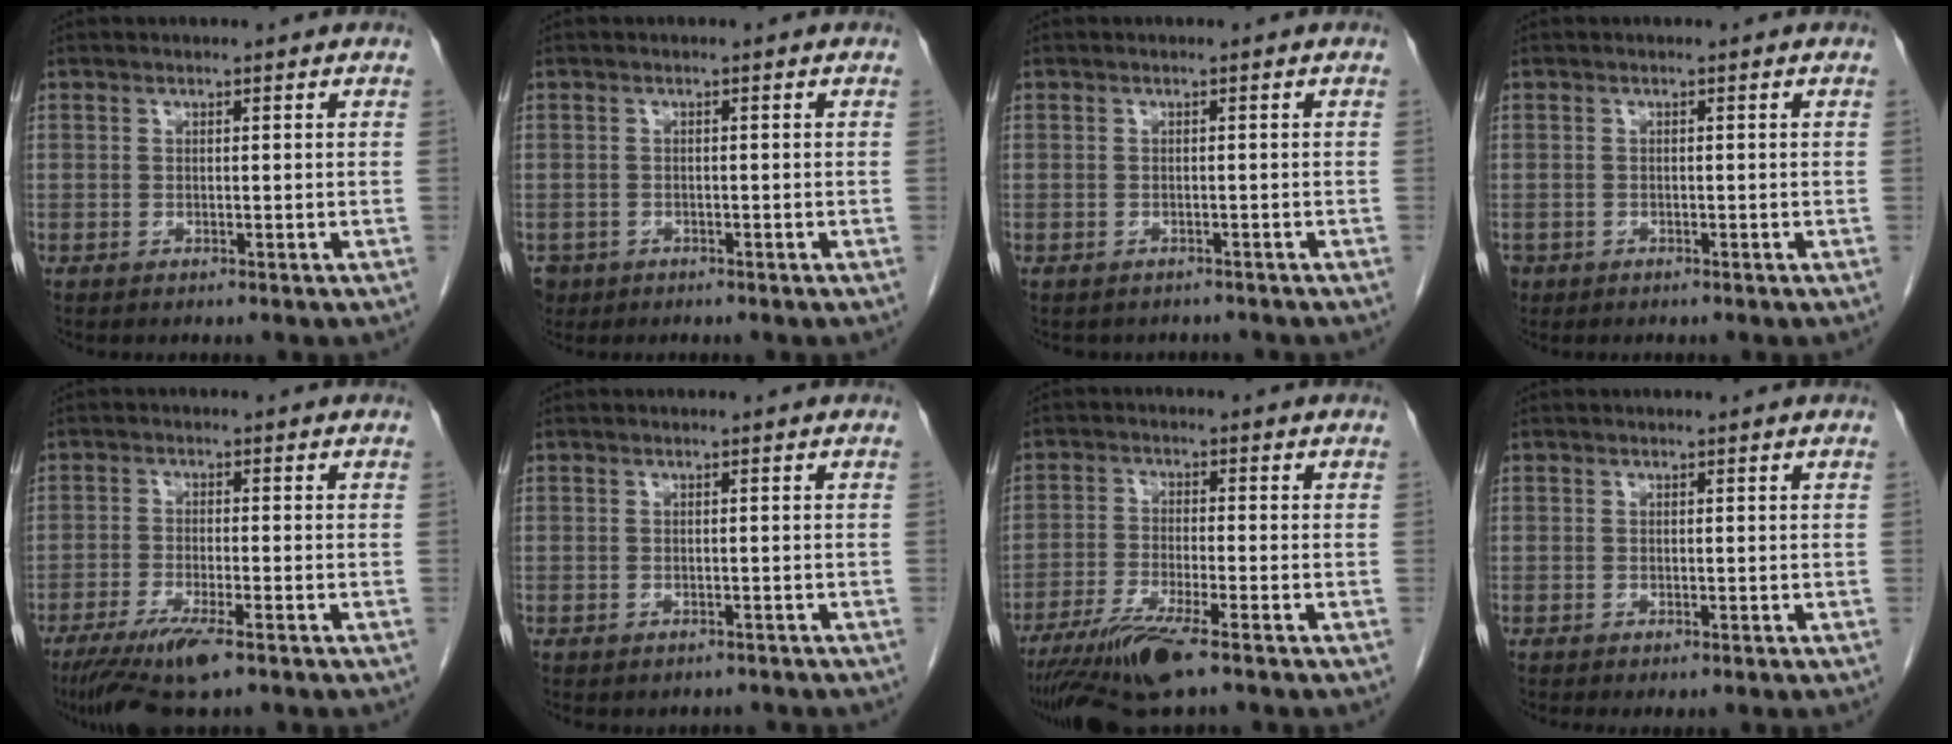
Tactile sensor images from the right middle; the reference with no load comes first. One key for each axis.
{"total": 2.8, "fx": -1.8, "fy": 2.2, "fz": 0.3, "tx": -0.008, "ty": 0.003, "tz": -0.029}
{"total": 3.3, "fx": -2.9, "fy": 1.6, "fz": 0.4, "tx": -0.008, "ty": 0.003, "tz": -0.036}
{"total": 1.9, "fx": -1.2, "fy": 1.5, "fz": 0.3, "tx": -0.009, "ty": 0.001, "tz": -0.021}
{"total": 7.7, "fx": -5.1, "fy": 0.6, "fz": 5.7, "tx": -0.102, "ty": -0.020, "tz": -0.086}
{"total": 1.8, "fx": -1.5, "fy": 1.0, "fz": 0.3, "tx": -0.005, "ty": 0.001, "tz": -0.018}
{"total": 8.8, "fx": -6.5, "fy": -0.3, "fz": 6.0, "tx": -0.109, "ty": -0.029, "tz": -0.117}
{"total": 0.6, "fx": -0.3, "fy": 0.2, "fz": 0.4, "tx": -0.006, "ty": -0.002, "tz": -0.003}